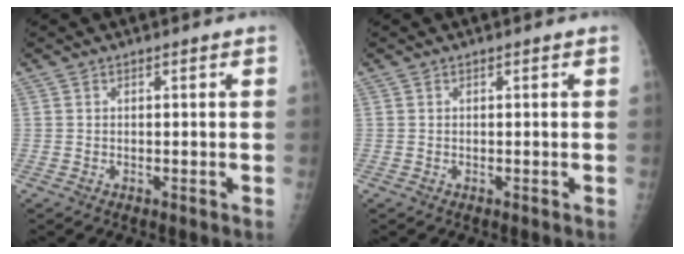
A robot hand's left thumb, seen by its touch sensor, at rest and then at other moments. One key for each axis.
{"total": 0.0}